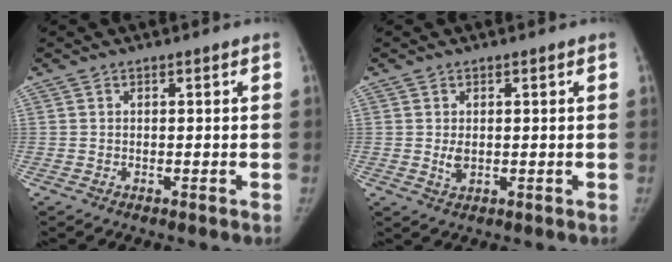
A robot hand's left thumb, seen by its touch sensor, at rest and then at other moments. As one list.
[{"total": 2.3, "force": [0.1, 1.4, 1.8], "torque": [-0.030, -0.007, 0.007]}]